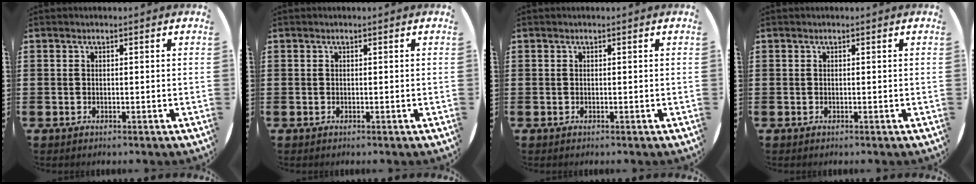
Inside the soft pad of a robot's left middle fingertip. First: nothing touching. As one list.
[{"total": 0.0}, {"total": 0.0}, {"total": 0.0}]